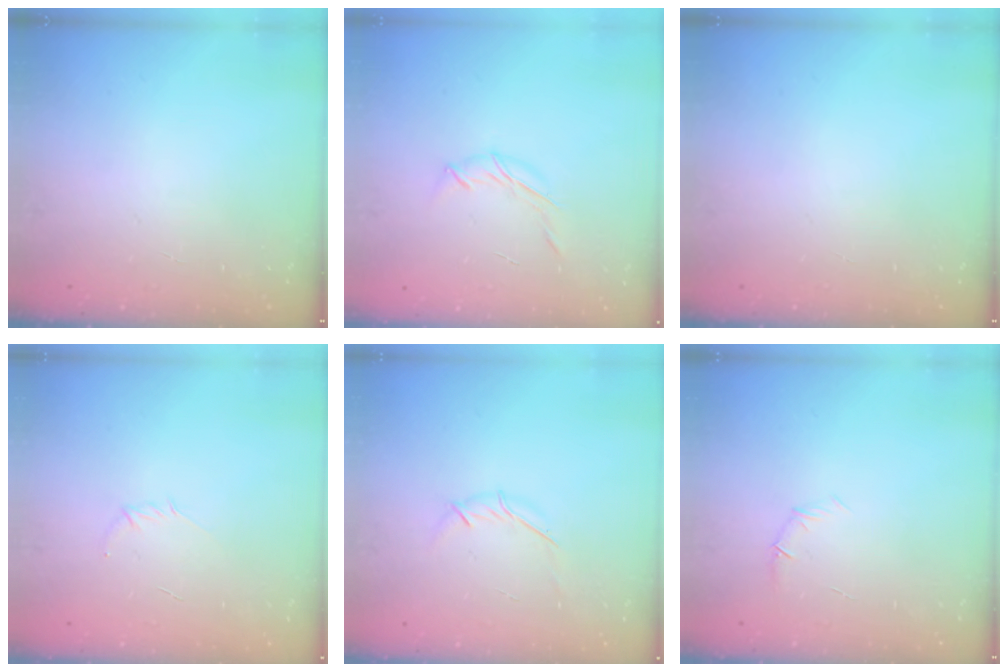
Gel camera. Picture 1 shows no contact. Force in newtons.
{"total": 6.0, "press": 6.0, "slide": 0.8}
{"total": 0.0}
{"total": 2.8, "press": 2.7, "slide": 0.7}
{"total": 4.0, "press": 3.9, "slide": 1.0}
{"total": 5.4, "press": 5.2, "slide": 1.5}